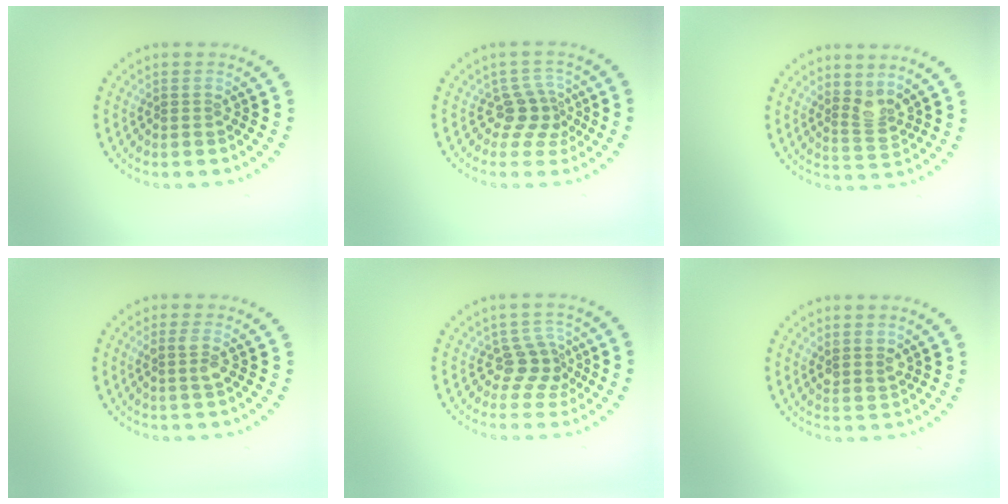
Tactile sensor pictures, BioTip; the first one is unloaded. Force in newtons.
{"total": 2.6, "press": 1.8, "slide": 1.9}
{"total": 2.1, "press": 1.5, "slide": 1.5}
{"total": 1.4, "press": 1.2, "slide": 0.7}
{"total": 2.5, "press": 1.8, "slide": 1.7}
{"total": 1.7, "press": 1.5, "slide": 0.9}